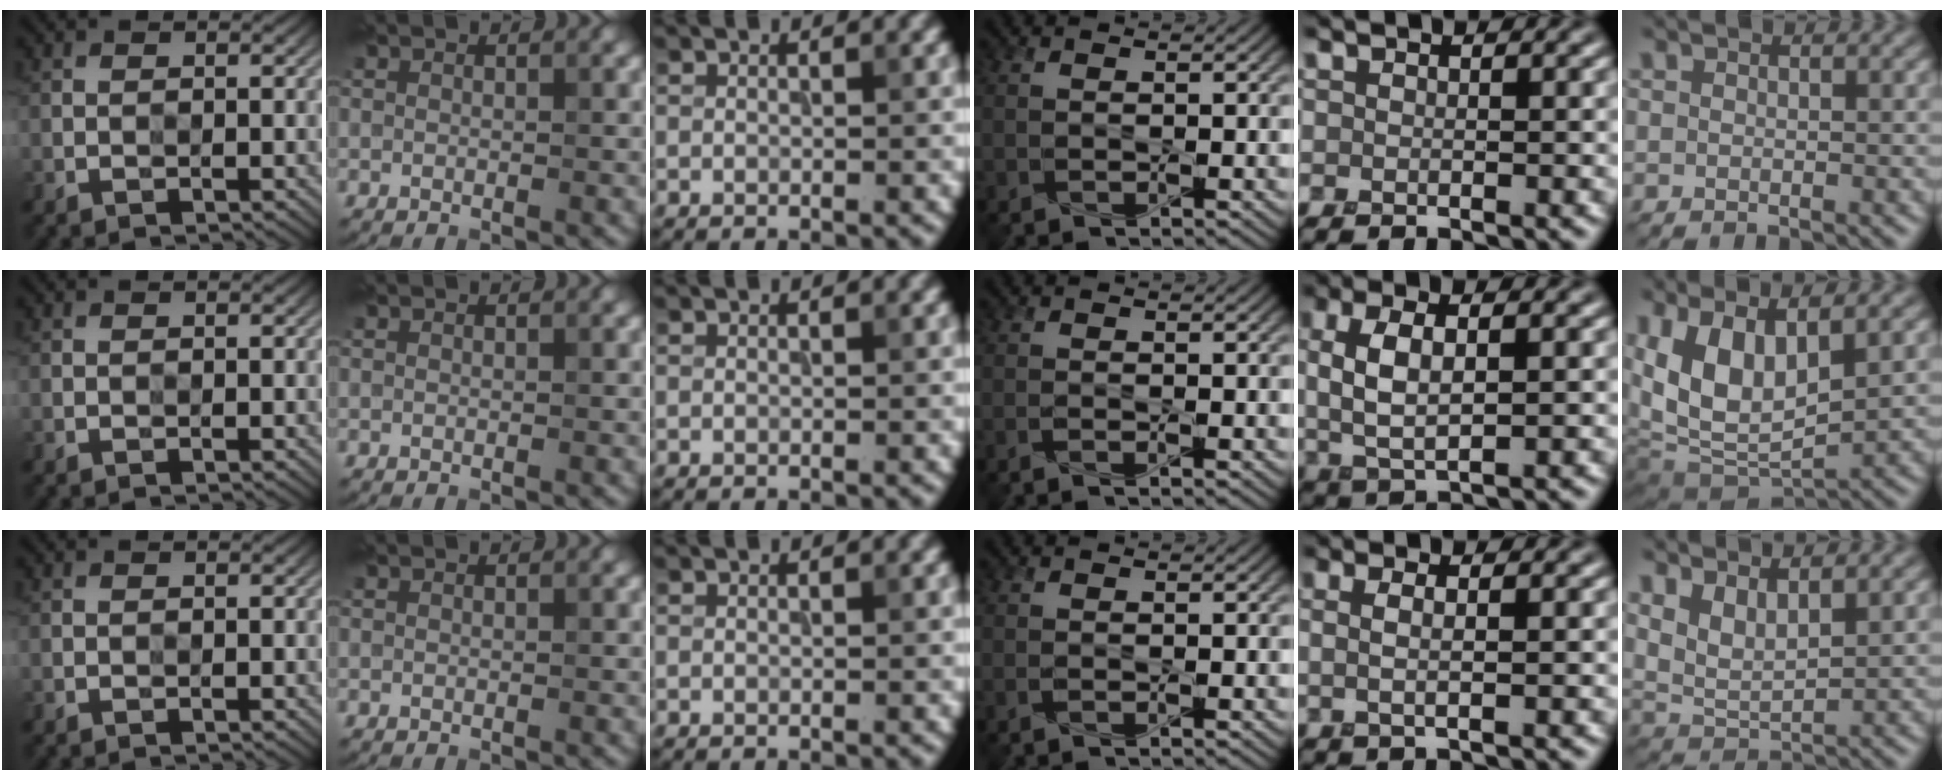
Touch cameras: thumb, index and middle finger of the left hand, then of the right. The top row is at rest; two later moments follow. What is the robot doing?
{"motion": "press", "object": "memory foam"}